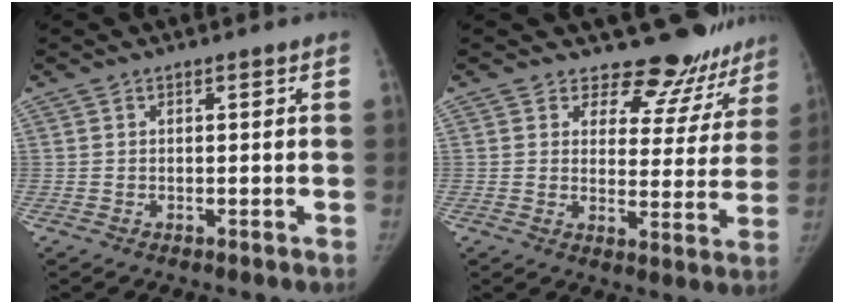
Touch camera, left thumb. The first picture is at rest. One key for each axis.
{"total": 13.7, "fx": 12.3, "fy": 5.9, "fz": 1.1, "tx": 0.044, "ty": -0.095, "tz": 0.132}